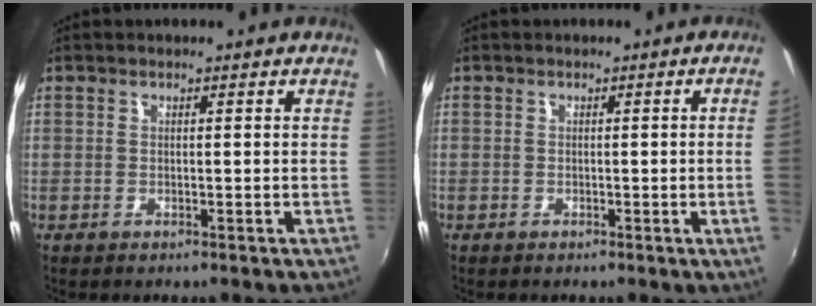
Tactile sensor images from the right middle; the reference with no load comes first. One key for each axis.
{"total": 2.4, "fx": -0.1, "fy": -1.4, "fz": 2.0, "tx": -0.031, "ty": -0.009, "tz": 0.005}